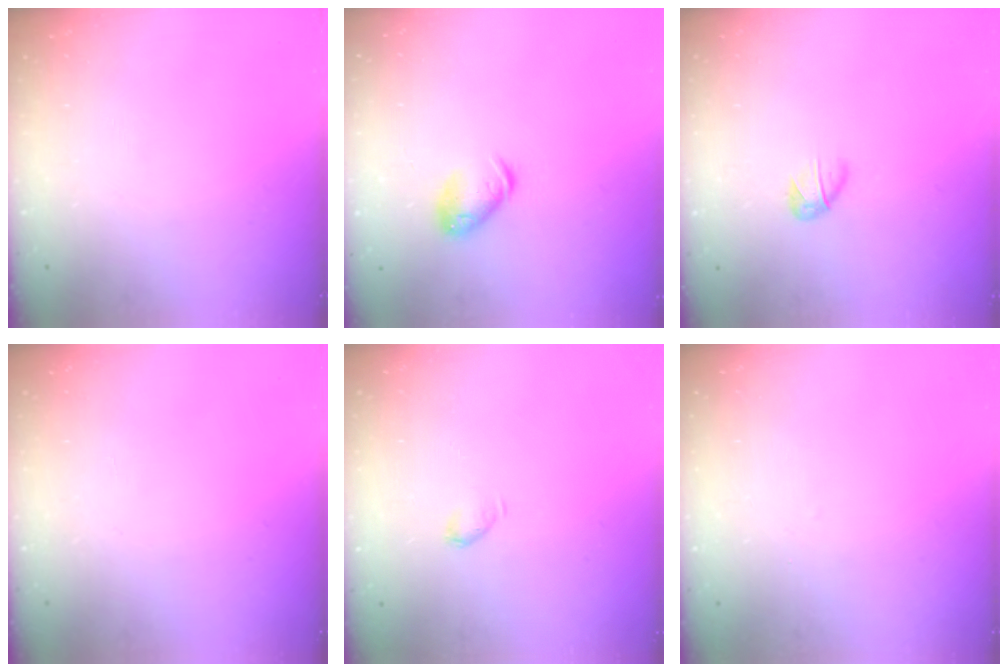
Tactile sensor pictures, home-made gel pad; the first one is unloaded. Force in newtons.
{"total": 9.0, "press": 8.9, "slide": 1.5}
{"total": 3.7, "press": 3.6, "slide": 1.0}
{"total": 0.0}
{"total": 3.2, "press": 3.2, "slide": 0.5}
{"total": 1.6, "press": 1.6, "slide": 0.3}